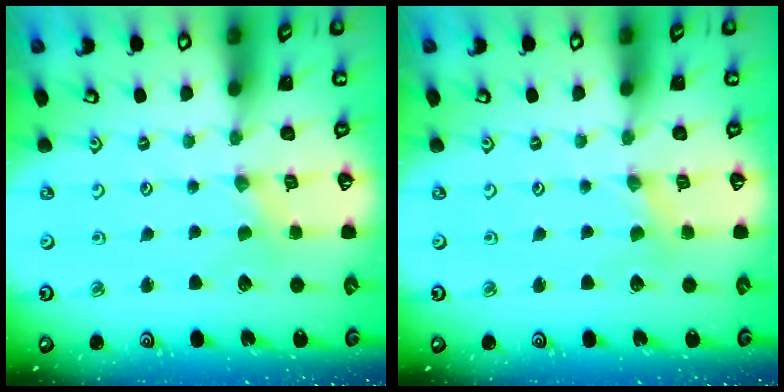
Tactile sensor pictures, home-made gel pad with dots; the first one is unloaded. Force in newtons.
{"total": 1.5, "press": 1.5, "slide": 0.4}